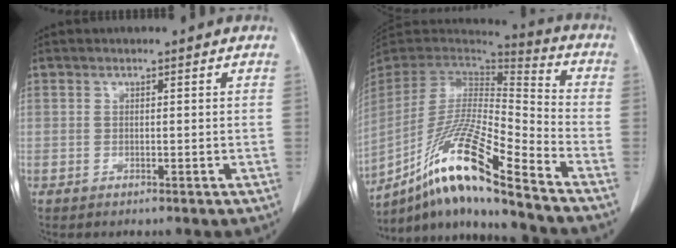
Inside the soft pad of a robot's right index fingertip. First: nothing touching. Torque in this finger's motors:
{"motor_torque": [0.97, -0.92, 0.66, 0.21]}